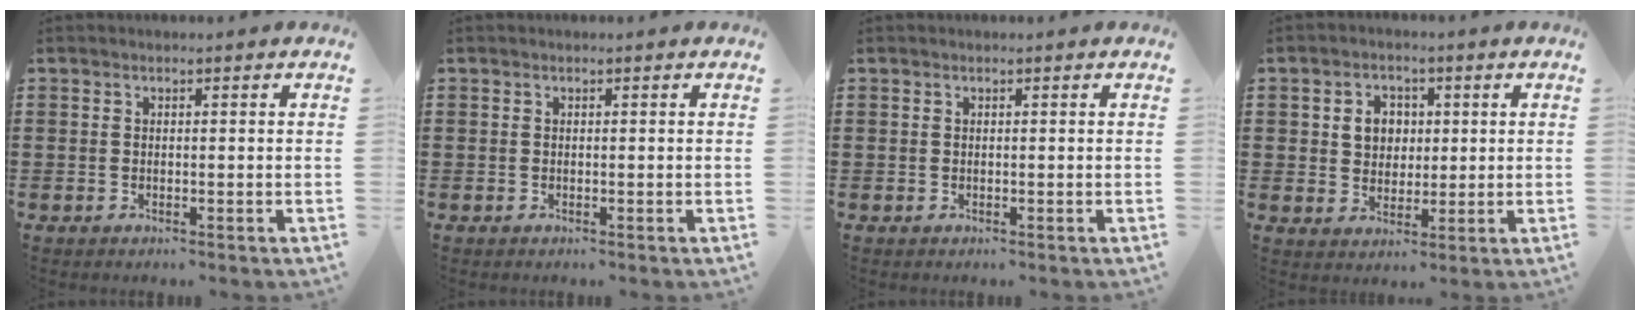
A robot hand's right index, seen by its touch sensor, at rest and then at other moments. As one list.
[{"total": 0.0}, {"total": 0.0}, {"total": 4.3, "force": [0.8, 3.7, 2.0], "torque": [-0.047, 0.010, 0.009]}]